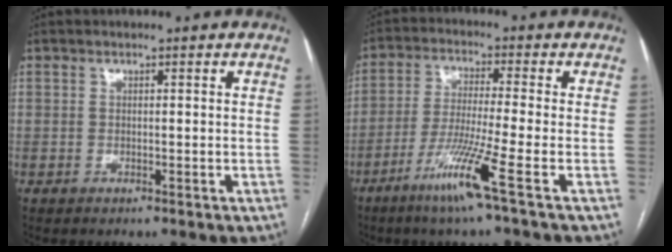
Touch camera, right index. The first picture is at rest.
{"total": 9.2, "force": [-4.8, -1.7, 7.7], "torque": [-0.148, -0.027, -0.099]}